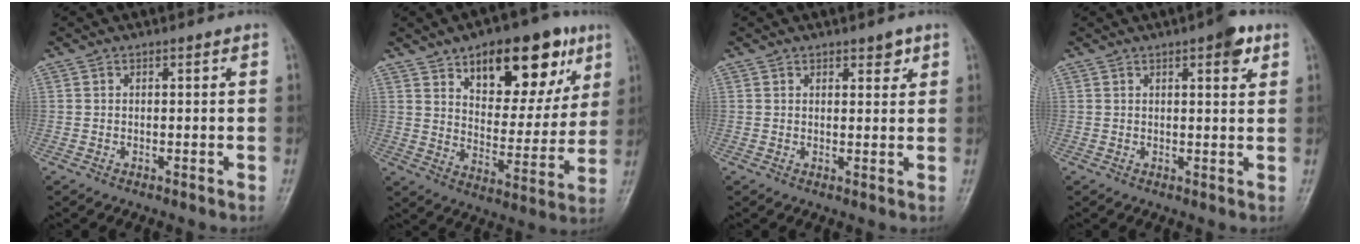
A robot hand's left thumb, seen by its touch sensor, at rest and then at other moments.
{"total": 19.8, "force": [10.3, 9.8, 13.8], "torque": [-0.137, -0.039, 0.155]}
{"total": 2.5, "force": [1.6, 1.3, 1.3], "torque": [-0.001, -0.008, 0.023]}
{"total": 4.7, "force": [2.5, 1.6, 3.7], "torque": [-0.038, -0.007, 0.027]}